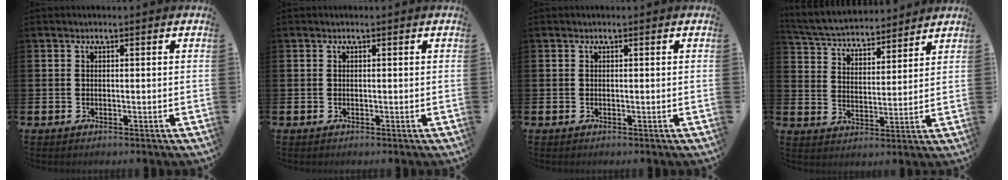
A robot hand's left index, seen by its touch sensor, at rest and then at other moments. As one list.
[{"total": 0.0}, {"total": 0.0}, {"total": 4.8, "force": [4.7, 1.0, 0.4], "torque": [-0.036, -0.036, 0.078]}]